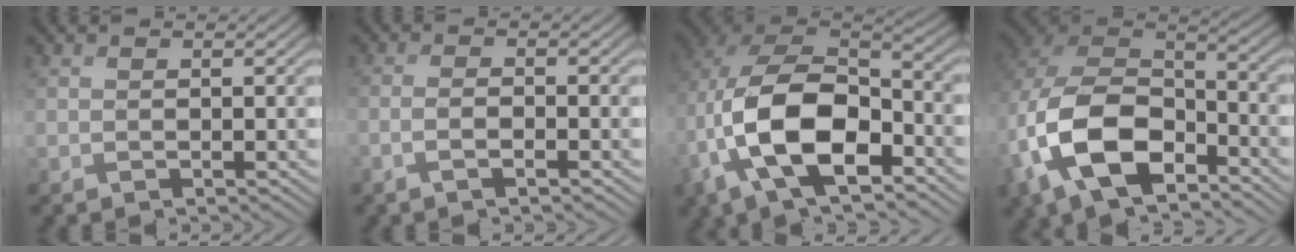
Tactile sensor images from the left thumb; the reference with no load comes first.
{"total": 1.8, "force": [-1.5, 0.2, 1.0], "torque": [-0.014, 0.003, -0.036]}
{"total": 15.4, "force": [-5.4, 8.8, 11.5], "torque": [-0.240, -0.013, -0.108]}
{"total": 16.0, "force": [-6.3, 10.2, 10.7], "torque": [-0.257, -0.043, -0.116]}